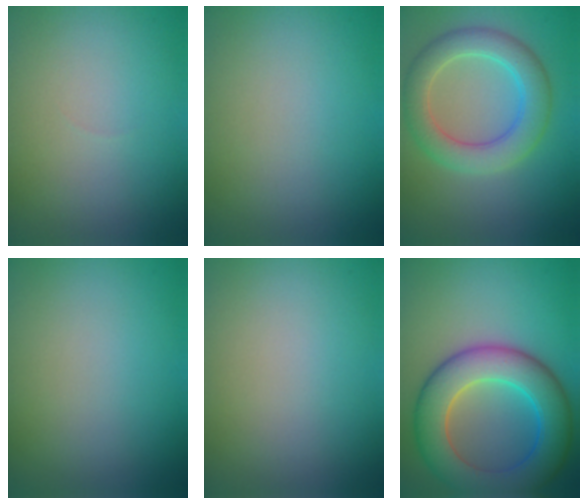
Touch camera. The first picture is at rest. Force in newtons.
{"total": 0.0}
{"total": 5.3, "press": 5.2, "slide": 0.3}
{"total": 0.0}
{"total": 0.0}
{"total": 9.2, "press": 9.2, "slide": 0.4}